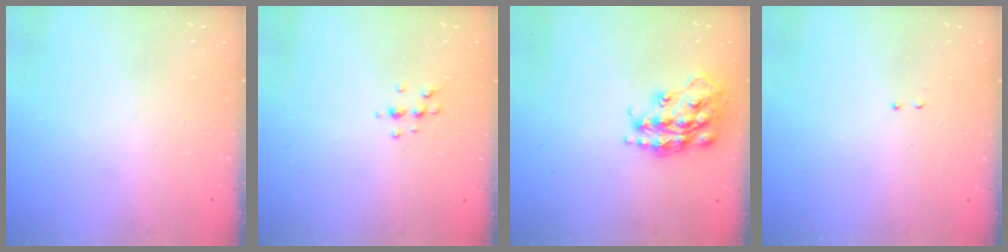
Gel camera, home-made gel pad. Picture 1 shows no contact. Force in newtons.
{"total": 5.2, "press": 5.0, "slide": 1.1}
{"total": 17.0, "press": 16.9, "slide": 1.2}
{"total": 2.1, "press": 2.0, "slide": 0.6}